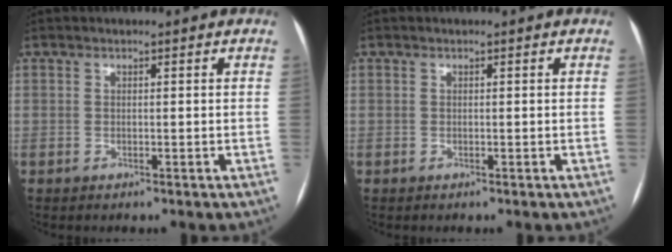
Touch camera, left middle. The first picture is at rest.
{"total": 0.0}